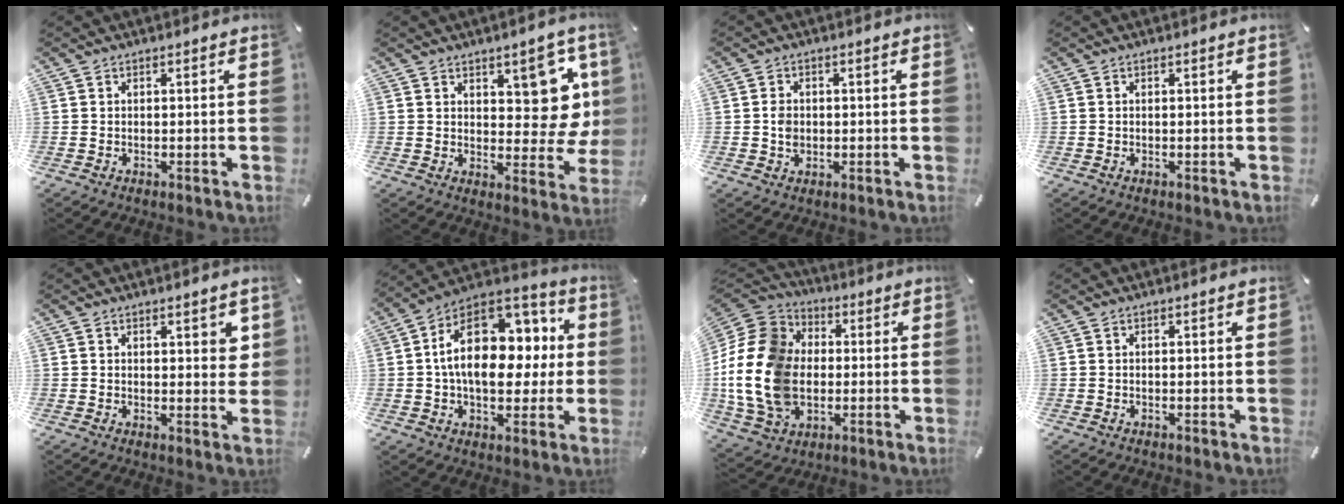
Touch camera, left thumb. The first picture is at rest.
{"total": 11.4, "force": [5.4, 6.6, 7.5], "torque": [-0.067, -0.047, 0.095]}
{"total": 3.1, "force": [-0.2, 2.5, 1.8], "torque": [-0.035, 0.005, -0.004]}
{"total": 0.0}
{"total": 4.0, "force": [2.1, 2.0, 2.7], "torque": [-0.024, -0.010, 0.031]}
{"total": 20.6, "force": [3.5, 14.0, 14.6], "torque": [-0.240, -0.001, 0.063]}
{"total": 20.7, "force": [-2.3, 16.8, 12.0], "torque": [-0.271, 0.020, -0.042]}
{"total": 0.0}